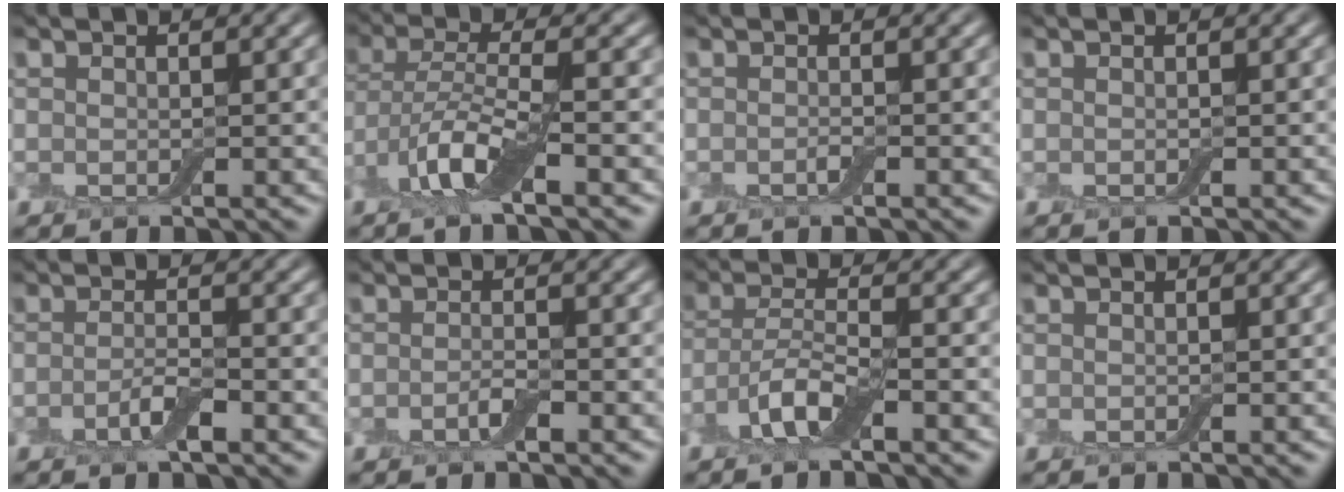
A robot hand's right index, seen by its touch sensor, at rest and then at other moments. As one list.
[{"total": 5.1, "force": [-2.2, 1.6, 4.3], "torque": [-0.097, 0.000, -0.050]}, {"total": 0.7, "force": [-0.4, 0.1, 0.6], "torque": [-0.014, 0.000, -0.008]}, {"total": 0.0}, {"total": 2.2, "force": [-1.1, 0.5, 1.9], "torque": [-0.036, 0.004, -0.025]}, {"total": 1.5, "force": [-0.7, 0.3, 1.2], "torque": [-0.026, 0.000, -0.017]}, {"total": 4.1, "force": [-2.4, 1.0, 3.2], "torque": [-0.066, 0.004, -0.055]}, {"total": 0.0}]